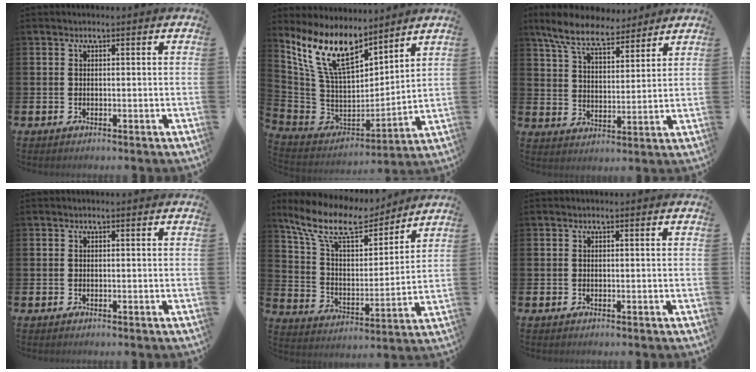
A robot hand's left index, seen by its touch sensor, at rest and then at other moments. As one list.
[{"total": 12.3, "force": [8.9, 5.2, 6.7], "torque": [-0.170, -0.045, 0.163]}, {"total": 8.0, "force": [7.3, 2.1, 2.8], "torque": [-0.085, -0.027, 0.133]}, {"total": 0.0}, {"total": 11.2, "force": [9.6, 3.5, 4.7], "torque": [-0.132, -0.057, 0.166]}, {"total": 0.0}]